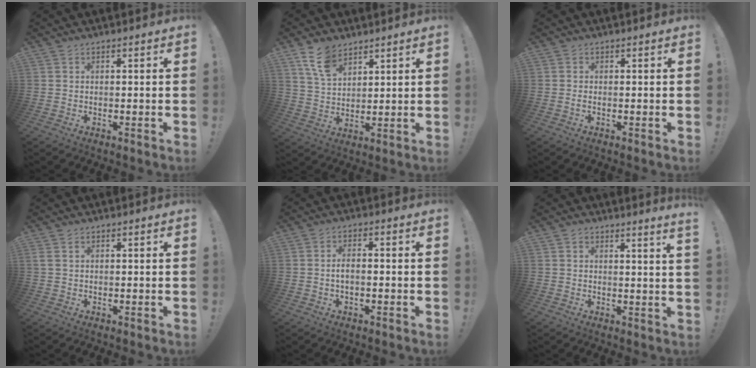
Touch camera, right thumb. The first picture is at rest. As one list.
[{"total": 9.3, "force": [6.6, 4.7, 4.7], "torque": [-0.087, -0.027, 0.127]}, {"total": 0.6, "force": [-0.2, 0.2, 0.6], "torque": [-0.011, 0.000, -0.004]}, {"total": 1.5, "force": [0.7, 0.9, 1.0], "torque": [-0.029, 0.006, 0.015]}, {"total": 3.1, "force": [-0.5, 1.3, 2.8], "torque": [-0.050, -0.004, -0.012]}, {"total": 2.5, "force": [2.0, -0.7, 1.5], "torque": [-0.010, -0.019, 0.029]}]